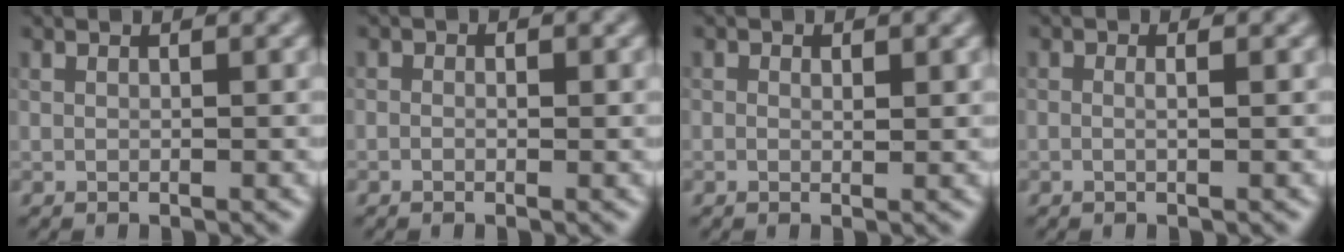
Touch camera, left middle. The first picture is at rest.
{"total": 1.2, "force": [-1.1, -0.3, -0.2], "torque": [0.010, -0.011, -0.016]}
{"total": 0.6, "force": [-0.6, -0.2, -0.1], "torque": [0.013, -0.010, -0.010]}
{"total": 0.9, "force": [-0.9, -0.2, 0.1], "torque": [0.000, -0.013, -0.018]}